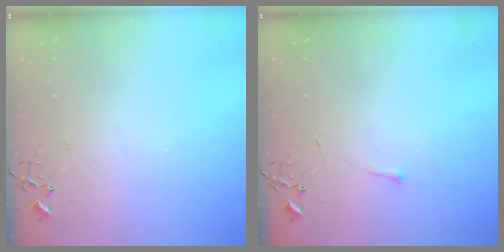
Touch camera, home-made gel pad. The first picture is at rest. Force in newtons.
{"total": 2.9, "press": 2.9, "slide": 0.4}